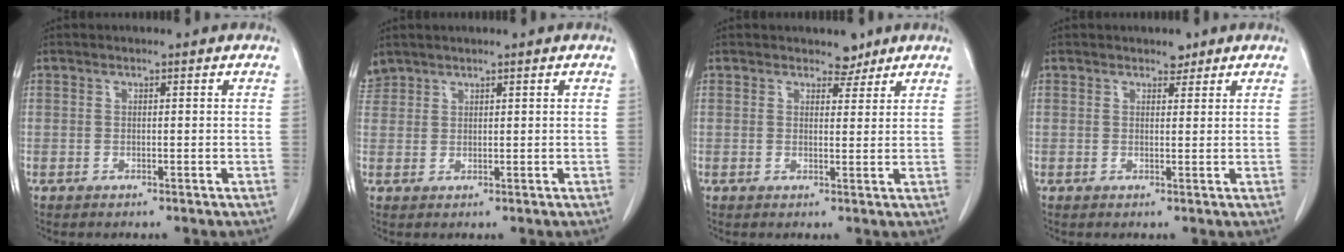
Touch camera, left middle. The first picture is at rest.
{"total": 2.1, "force": [1.9, 0.7, -0.2], "torque": [0.000, 0.015, 0.041]}
{"total": 2.4, "force": [1.9, 1.3, 0.3], "torque": [0.002, -0.002, 0.024]}
{"total": 1.4, "force": [1.1, 0.8, 0.3], "torque": [-0.004, 0.000, 0.013]}